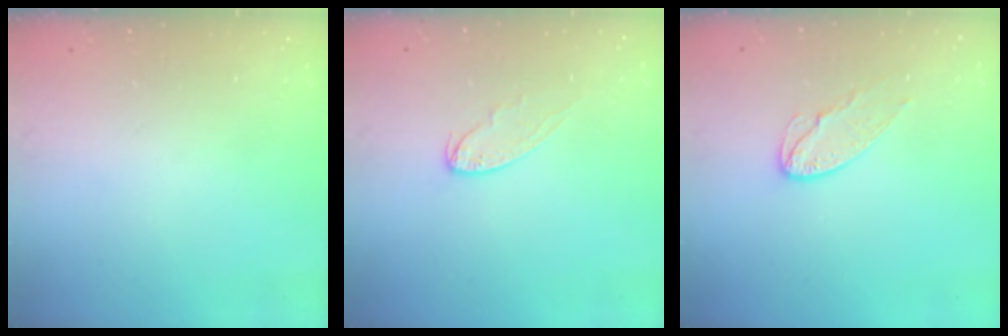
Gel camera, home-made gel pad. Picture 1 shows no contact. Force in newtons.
{"total": 5.9, "press": 5.9, "slide": 0.2}
{"total": 7.6, "press": 7.6, "slide": 0.2}